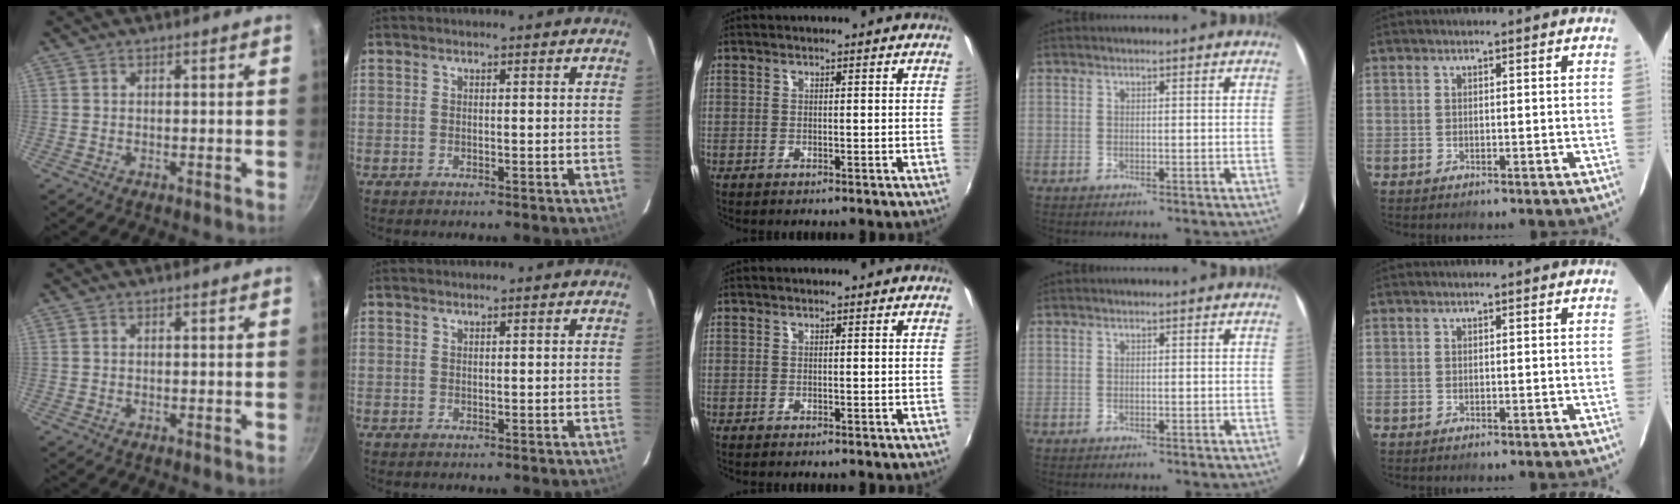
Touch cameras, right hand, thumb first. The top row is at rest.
{}